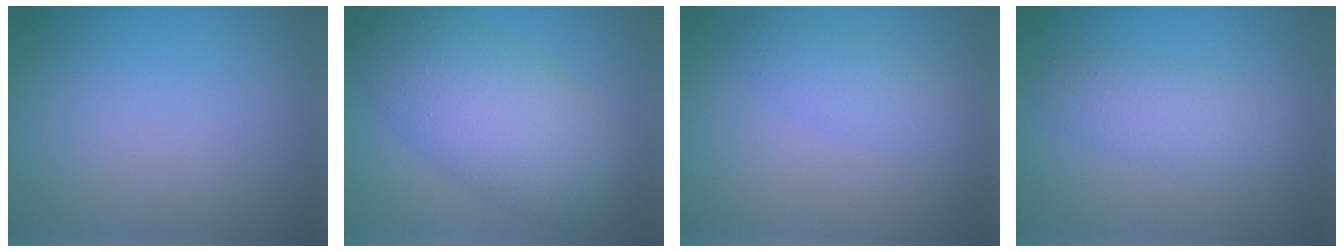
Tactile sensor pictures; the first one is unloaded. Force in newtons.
{"total": 8.3, "press": 8.3, "slide": 0.4}
{"total": 1.9, "press": 1.9, "slide": 0.1}
{"total": 2.7, "press": 2.7, "slide": 0.0}